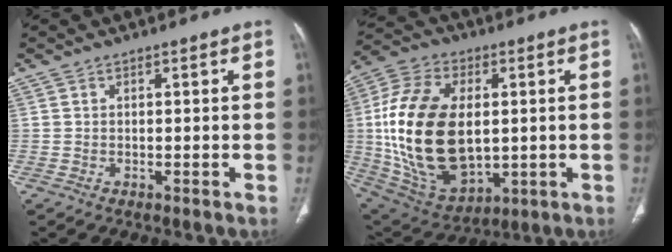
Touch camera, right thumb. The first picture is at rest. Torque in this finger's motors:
{"motor_torque": [1.16, 1.26, 2.71, 0.08, 0.95]}